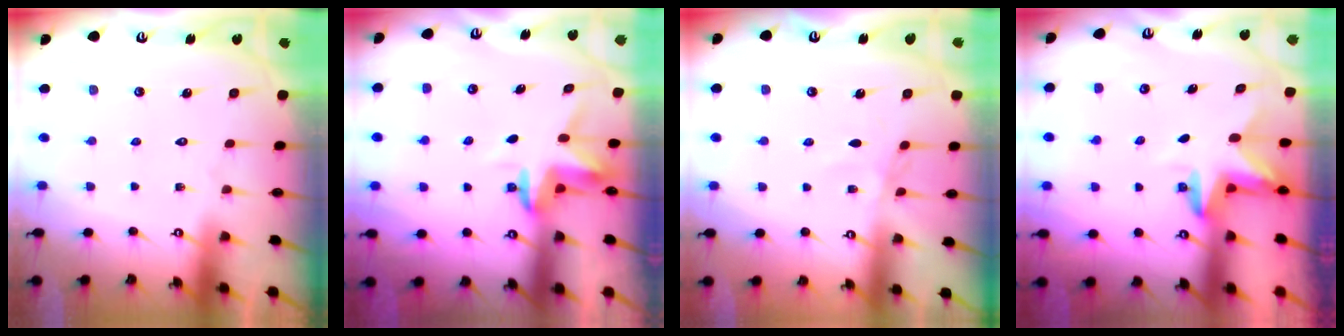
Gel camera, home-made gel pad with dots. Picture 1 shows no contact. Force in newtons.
{"total": 3.4, "press": 3.4, "slide": 0.2}
{"total": 2.2, "press": 2.2, "slide": 0.4}
{"total": 3.3, "press": 3.3, "slide": 0.2}